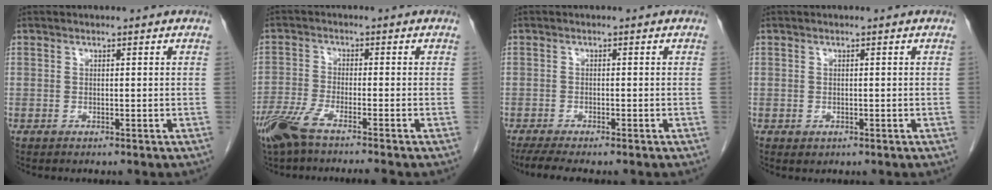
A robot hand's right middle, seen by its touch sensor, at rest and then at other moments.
{"total": 7.2, "force": [-5.5, 0.1, 4.7], "torque": [-0.089, -0.018, -0.102]}
{"total": 5.5, "force": [-4.3, 0.8, 3.2], "torque": [-0.049, -0.013, -0.067]}
{"total": 0.5, "force": [-0.1, 0.4, 0.3], "torque": [-0.008, 0.000, 0.003]}